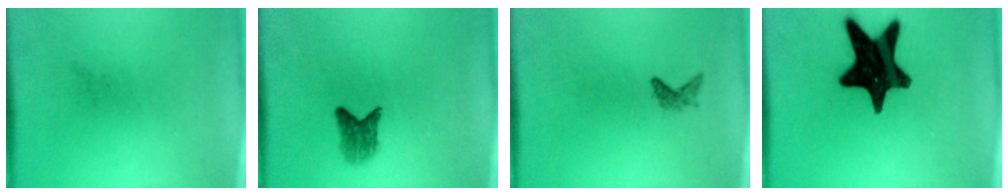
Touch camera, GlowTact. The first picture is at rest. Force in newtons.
{"total": 2.8}
{"total": 1.1}
{"total": 19.1}